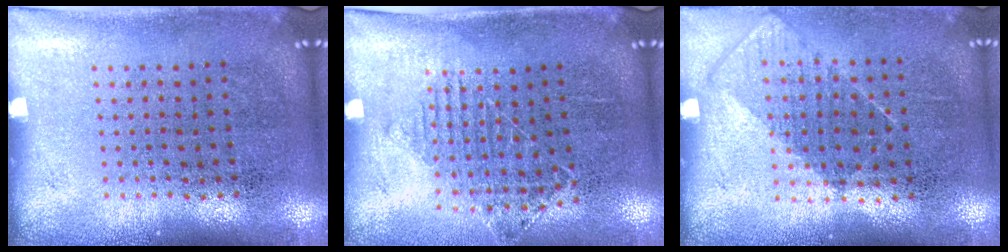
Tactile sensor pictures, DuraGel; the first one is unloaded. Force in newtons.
{"total": 1.1, "press": 1.0, "slide": 0.5}
{"total": 0.9, "press": 0.7, "slide": 0.5}